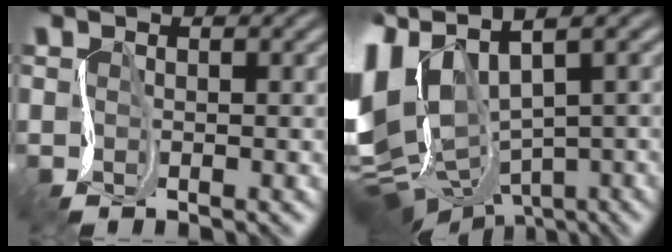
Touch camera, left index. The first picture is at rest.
{"total": 13.2, "force": [0.9, 7.8, 10.6], "torque": [-0.258, -0.015, 0.054]}